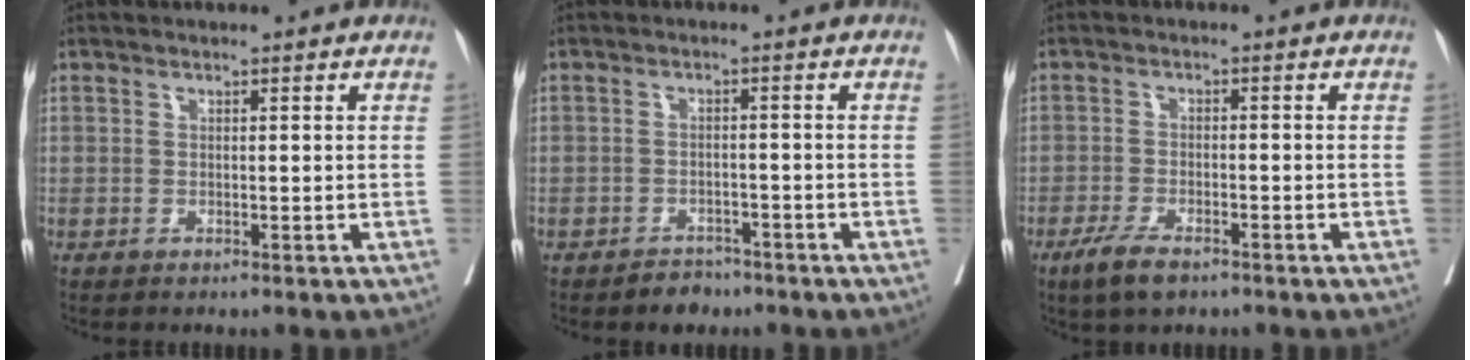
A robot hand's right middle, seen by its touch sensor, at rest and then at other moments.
{"total": 2.9, "force": [-2.4, 1.6, 0.7], "torque": [-0.012, 0.004, -0.032]}
{"total": 5.1, "force": [-3.6, 1.5, 3.3], "torque": [-0.067, -0.007, -0.063]}